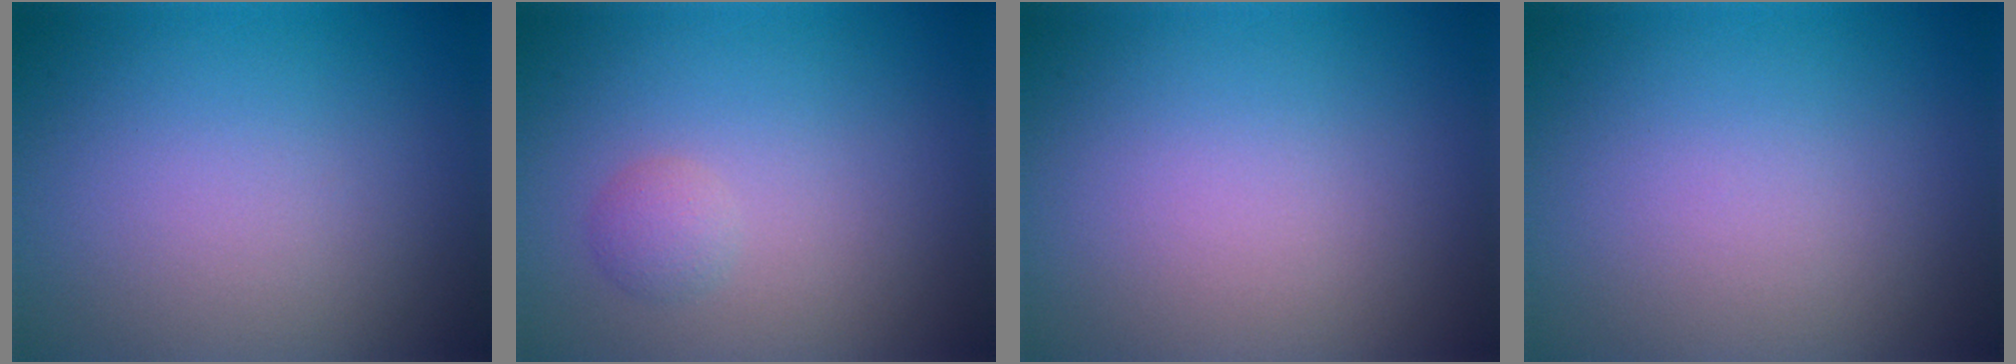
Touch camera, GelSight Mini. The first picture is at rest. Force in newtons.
{"total": 1.2, "press": 1.1, "slide": 0.1}
{"total": 0.0}
{"total": 0.0}